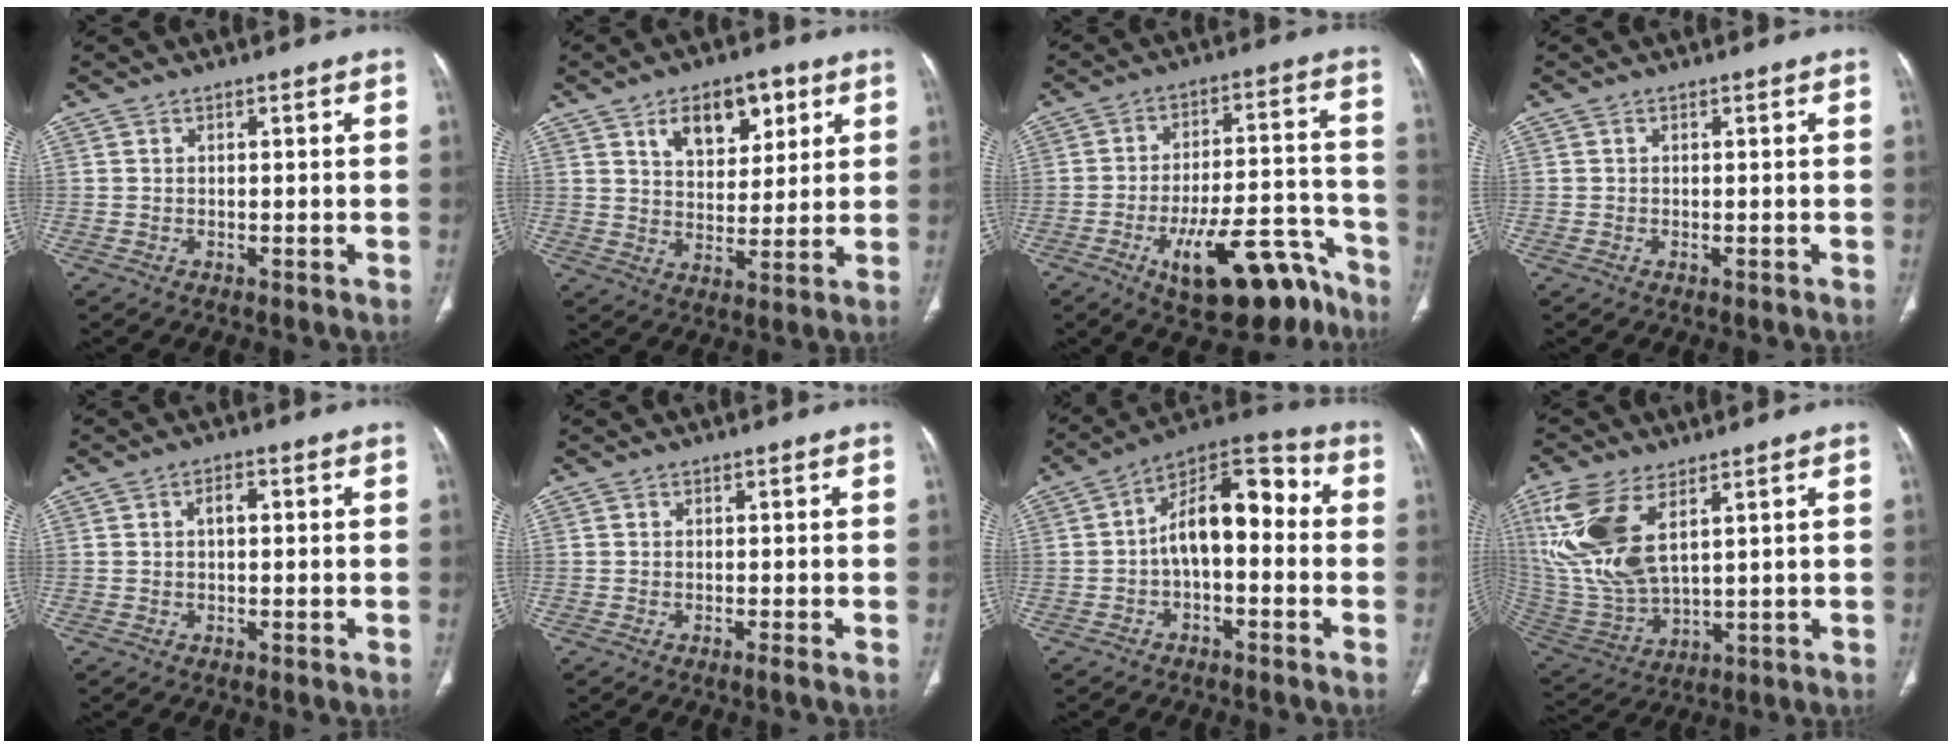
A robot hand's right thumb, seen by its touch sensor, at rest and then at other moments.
{"total": 11.3, "force": [5.5, 6.6, 7.3], "torque": [-0.073, -0.024, 0.090]}
{"total": 18.9, "force": [-11.4, 7.1, 13.3], "torque": [-0.154, 0.085, -0.167]}
{"total": 0.5, "force": [-0.2, 0.4, 0.2], "torque": [-0.007, 0.007, 0.002]}
{"total": 2.2, "force": [0.4, 1.2, 1.8], "torque": [-0.027, 0.010, 0.006]}
{"total": 0.6, "force": [-0.4, -0.2, 0.4], "torque": [-0.007, -0.001, -0.008]}
{"total": 13.1, "force": [-0.4, 7.0, 11.0], "torque": [-0.145, 0.050, -0.021]}
{"total": 16.6, "force": [6.8, 7.8, 13.0], "torque": [-0.287, -0.021, 0.150]}